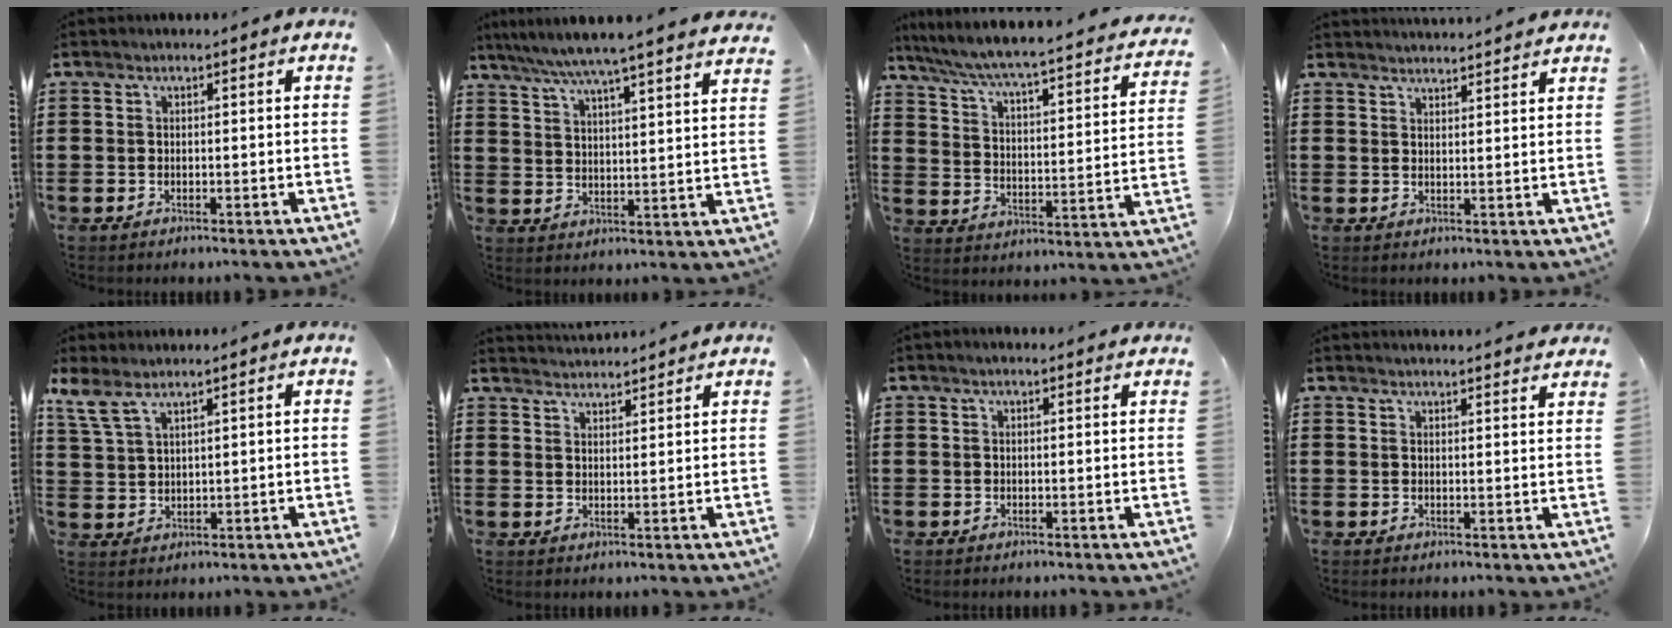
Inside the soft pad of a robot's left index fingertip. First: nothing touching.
{"total": 6.1, "force": [5.4, -0.9, 2.8], "torque": [-0.075, -0.034, 0.090]}
{"total": 4.2, "force": [3.7, -0.4, 1.9], "torque": [-0.059, -0.042, 0.049]}
{"total": 2.4, "force": [2.4, -0.2, -0.3], "torque": [-0.001, -0.007, 0.045]}
{"total": 4.9, "force": [3.6, 1.4, 3.0], "torque": [-0.068, -0.004, 0.066]}
{"total": 2.6, "force": [2.6, -0.3, -0.3], "torque": [-0.003, -0.010, 0.049]}
{"total": 0.9, "force": [0.6, 0.3, 0.7], "torque": [-0.013, 0.003, 0.010]}
{"total": 2.2, "force": [2.2, -0.4, 0.2], "torque": [-0.001, -0.009, 0.040]}